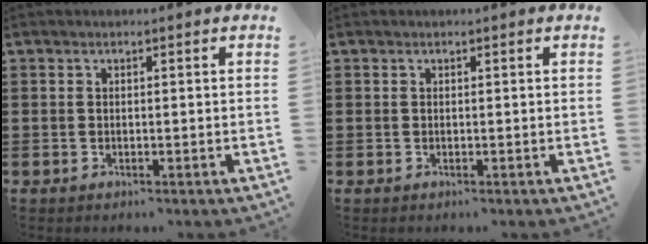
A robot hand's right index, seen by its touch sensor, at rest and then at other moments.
{"total": 0.0}